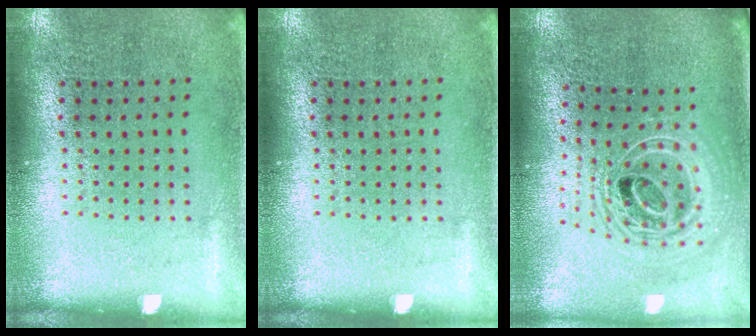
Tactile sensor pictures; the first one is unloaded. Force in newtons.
{"total": 0.0}
{"total": 2.4, "press": 1.8, "slide": 1.7}